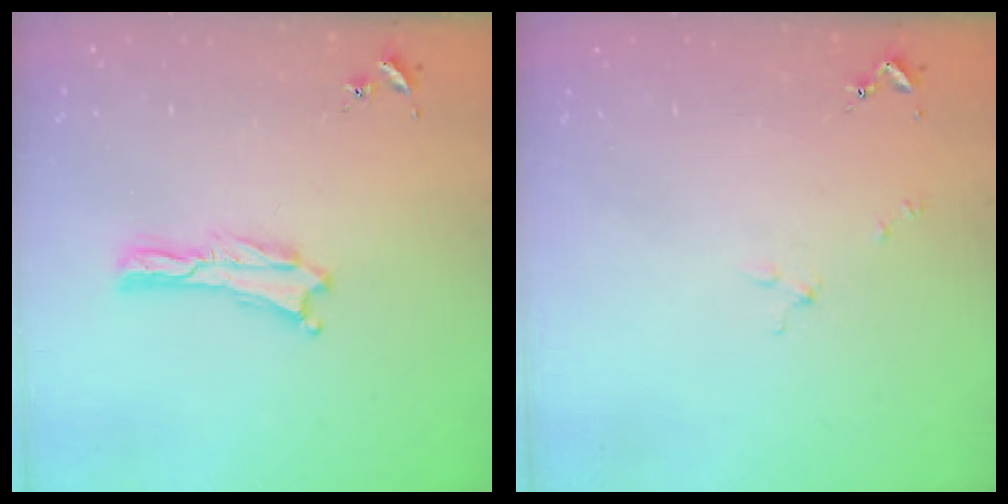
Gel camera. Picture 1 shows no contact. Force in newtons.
{"total": 1.7, "press": 1.7, "slide": 0.3}